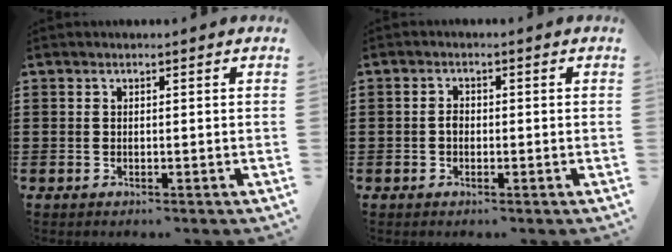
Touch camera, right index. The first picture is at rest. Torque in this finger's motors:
{"motor_torque": [0.44, -0.35, 0.22, 0.03]}